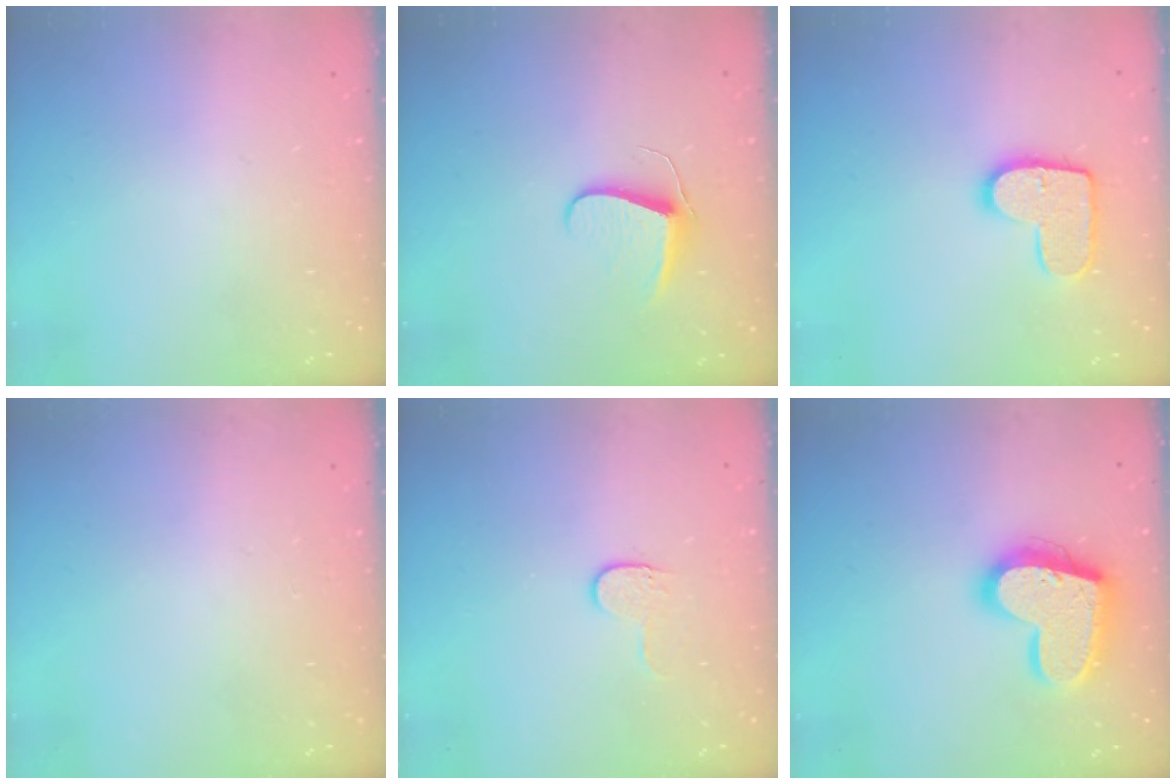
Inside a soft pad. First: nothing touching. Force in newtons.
{"total": 7.3, "press": 7.2, "slide": 0.6}
{"total": 11.8, "press": 11.7, "slide": 0.6}
{"total": 0.0}
{"total": 3.9, "press": 3.9, "slide": 0.5}
{"total": 19.0, "press": 18.9, "slide": 1.6}